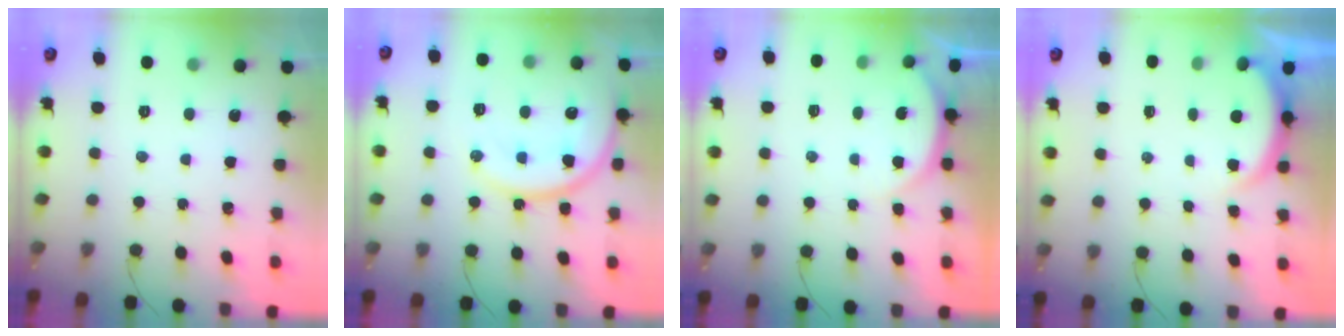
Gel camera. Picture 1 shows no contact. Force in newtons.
{"total": 17.2, "press": 17.2, "slide": 1.6}
{"total": 4.2, "press": 4.2, "slide": 0.6}
{"total": 3.0, "press": 2.9, "slide": 0.6}